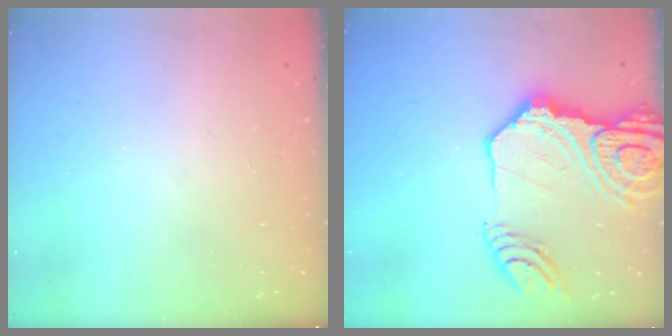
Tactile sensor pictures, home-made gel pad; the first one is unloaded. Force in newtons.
{"total": 24.2, "press": 24.0, "slide": 2.6}